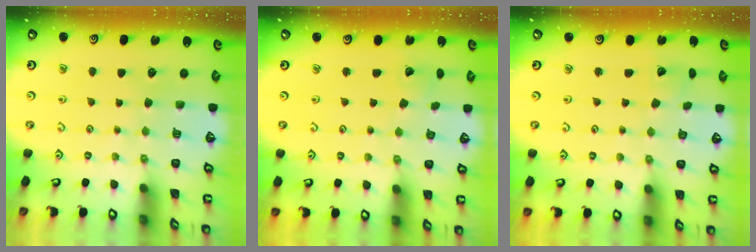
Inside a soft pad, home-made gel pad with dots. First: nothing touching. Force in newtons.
{"total": 2.2, "press": 2.2, "slide": 0.2}
{"total": 2.6, "press": 2.6, "slide": 0.4}